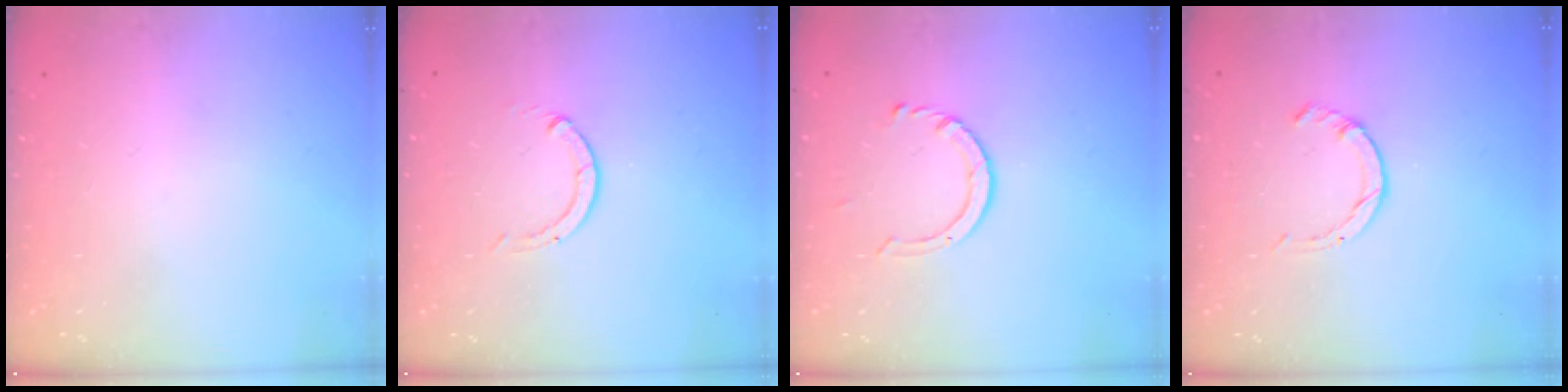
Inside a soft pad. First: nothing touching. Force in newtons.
{"total": 0.0}
{"total": 4.6, "press": 4.5, "slide": 0.5}
{"total": 1.7, "press": 1.7, "slide": 0.2}